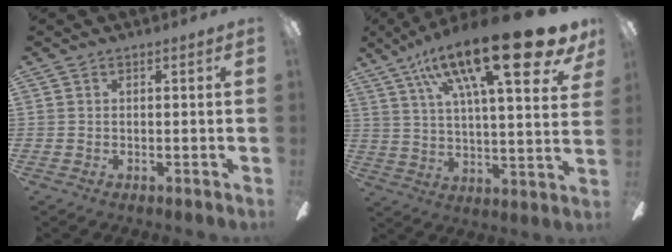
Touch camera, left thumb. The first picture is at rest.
{"total": 26.2, "force": [15.1, 7.0, 20.3], "torque": [-0.324, -0.081, 0.237]}